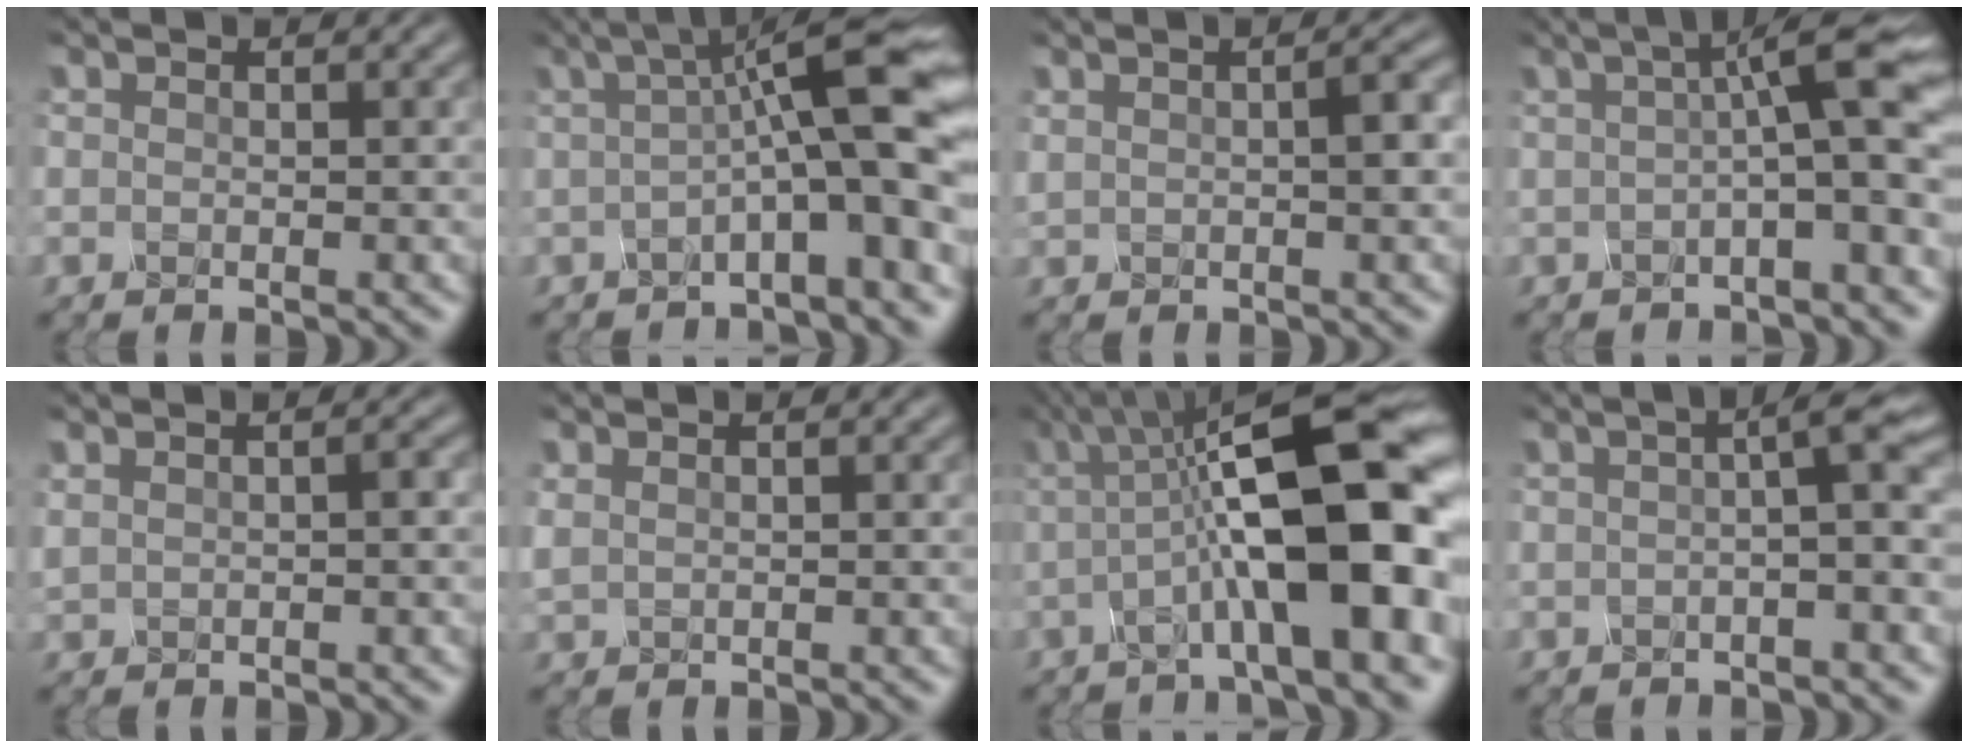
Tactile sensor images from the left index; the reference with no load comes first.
{"total": 10.0, "force": [0.4, 2.0, 9.8], "torque": [-0.127, 0.031, -0.009]}
{"total": 2.2, "force": [0.4, 0.6, 2.1], "torque": [-0.039, 0.008, 0.009]}
{"total": 7.1, "force": [0.7, 1.2, 7.0], "torque": [-0.091, 0.020, 0.000]}
{"total": 1.2, "force": [0.4, 0.4, 1.0], "torque": [-0.023, 0.003, 0.011]}
{"total": 0.8, "force": [0.6, 0.4, 0.4], "torque": [-0.016, 0.001, 0.015]}
{"total": 12.4, "force": [-0.1, 3.2, 12.0], "torque": [-0.180, 0.022, -0.009]}
{"total": 3.5, "force": [0.2, 0.6, 3.5], "torque": [-0.044, 0.009, -0.005]}